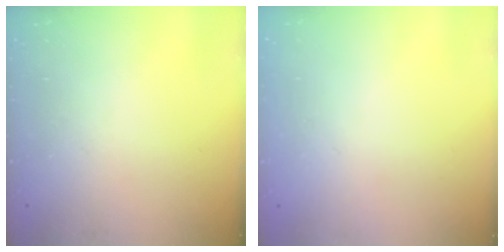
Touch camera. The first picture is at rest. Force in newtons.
{"total": 1.7, "press": 1.7, "slide": 0.2}